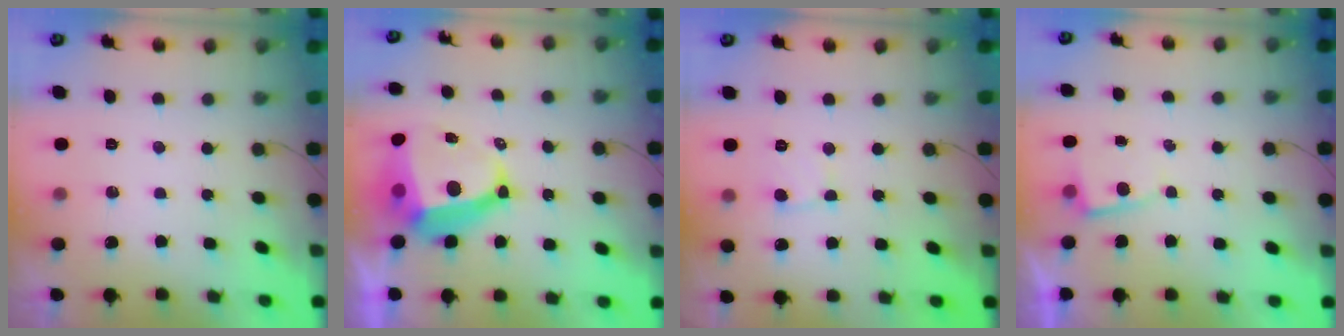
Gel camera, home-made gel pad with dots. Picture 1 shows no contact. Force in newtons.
{"total": 11.1, "press": 11.0, "slide": 1.2}
{"total": 2.1, "press": 2.1, "slide": 0.1}
{"total": 2.8, "press": 2.8, "slide": 0.2}